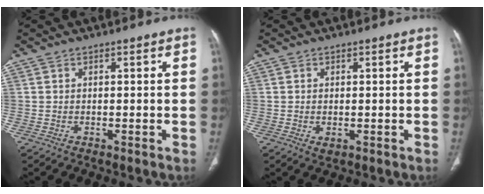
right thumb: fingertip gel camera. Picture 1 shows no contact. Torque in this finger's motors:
{"motor_torque": [-0.25, 0.21, 0.15, 0.41, 0.08]}